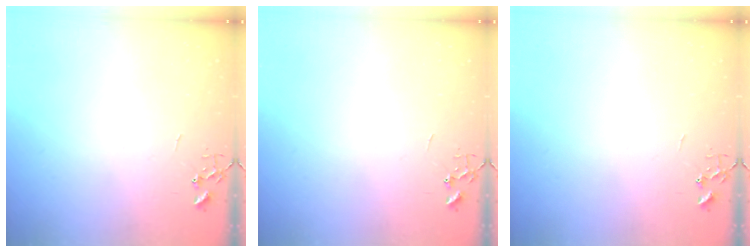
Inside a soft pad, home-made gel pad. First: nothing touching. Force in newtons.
{"total": 0.0}
{"total": 0.0}